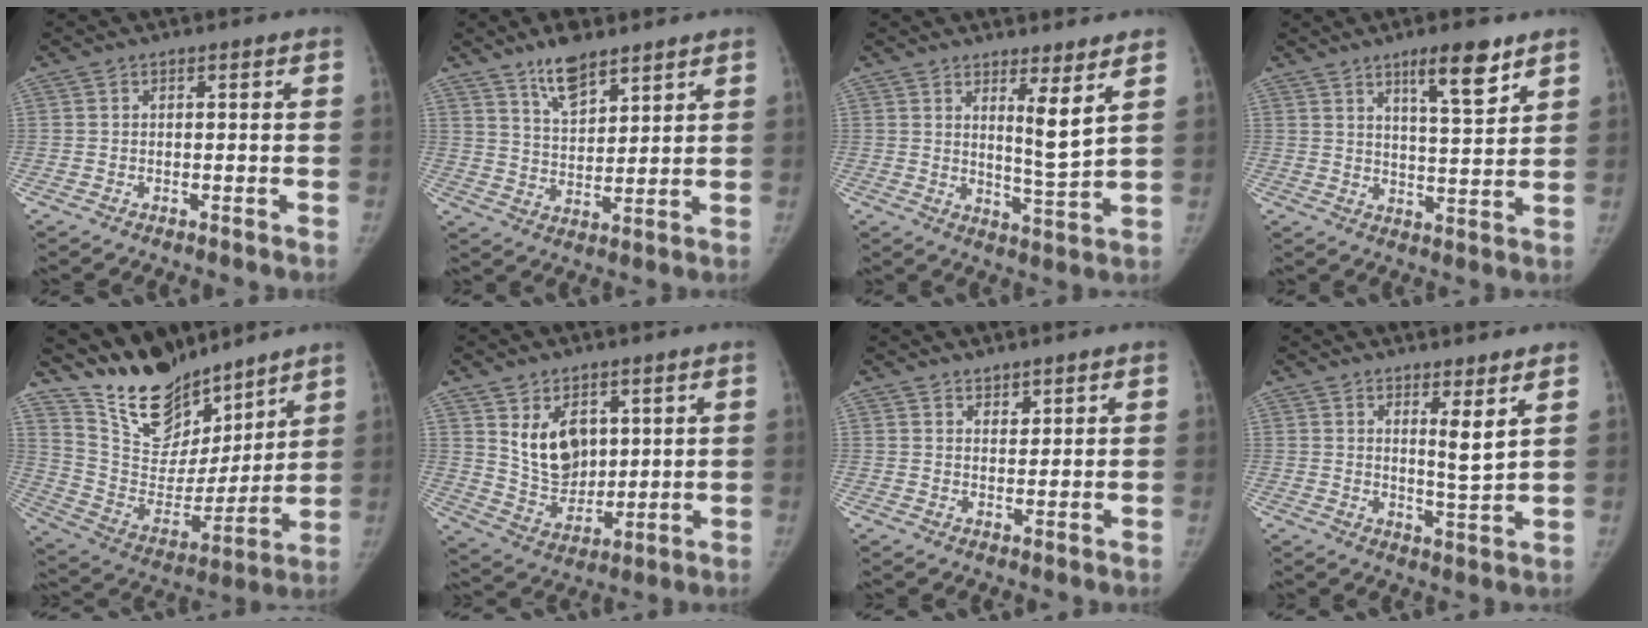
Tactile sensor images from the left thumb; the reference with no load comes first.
{"total": 8.6, "force": [6.4, 3.4, 4.7], "torque": [-0.062, -0.042, 0.117]}
{"total": 6.3, "force": [3.5, 0.0, 5.2], "torque": [-0.084, -0.043, 0.059]}
{"total": 9.3, "force": [6.0, 1.9, 6.8], "torque": [-0.095, -0.041, 0.097]}
{"total": 19.5, "force": [16.5, 8.1, 6.6], "torque": [-0.066, -0.100, 0.300]}
{"total": 10.6, "force": [4.0, 7.4, 6.6], "torque": [-0.080, -0.033, 0.090]}
{"total": 2.3, "force": [2.0, 1.2, 0.6], "torque": [0.007, -0.014, 0.031]}
{"total": 5.0, "force": [2.9, 0.2, 4.1], "torque": [-0.066, -0.034, 0.048]}